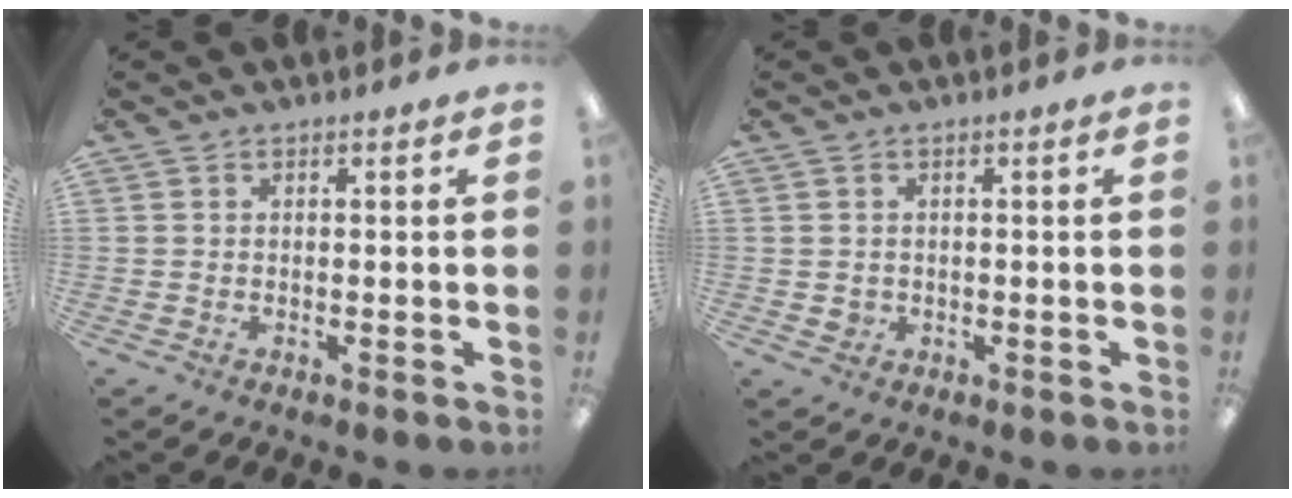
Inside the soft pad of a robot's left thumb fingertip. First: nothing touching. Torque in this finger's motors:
{"motor_torque": [-0.21, 0.37, 0.00, -0.03, 0.02]}